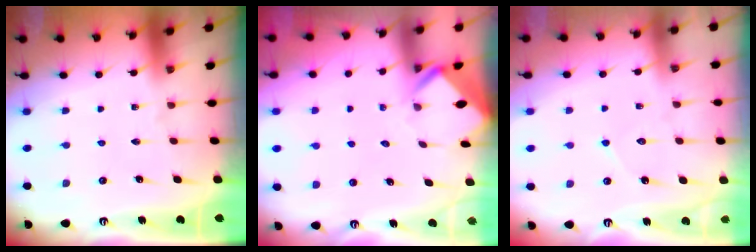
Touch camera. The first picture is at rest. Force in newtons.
{"total": 2.6, "press": 2.6, "slide": 0.1}
{"total": 4.9, "press": 4.8, "slide": 0.5}